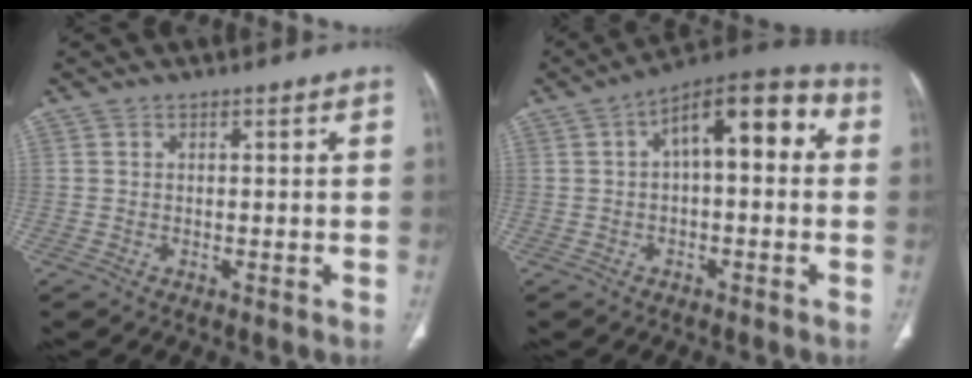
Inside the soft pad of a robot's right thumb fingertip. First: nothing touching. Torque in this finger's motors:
{"motor_torque": [1.07, 3.31, 1.49, -0.21, 0.09]}